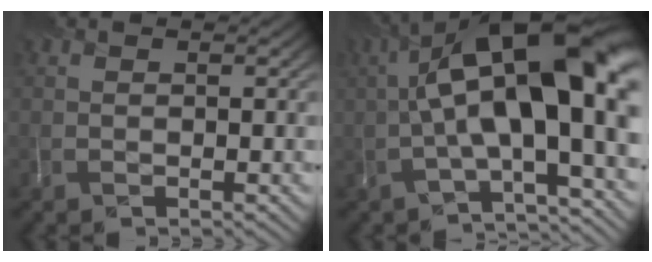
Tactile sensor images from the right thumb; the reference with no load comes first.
{"total": 17.8, "force": [0.6, 6.4, 16.6], "torque": [-0.253, 0.039, 0.013]}